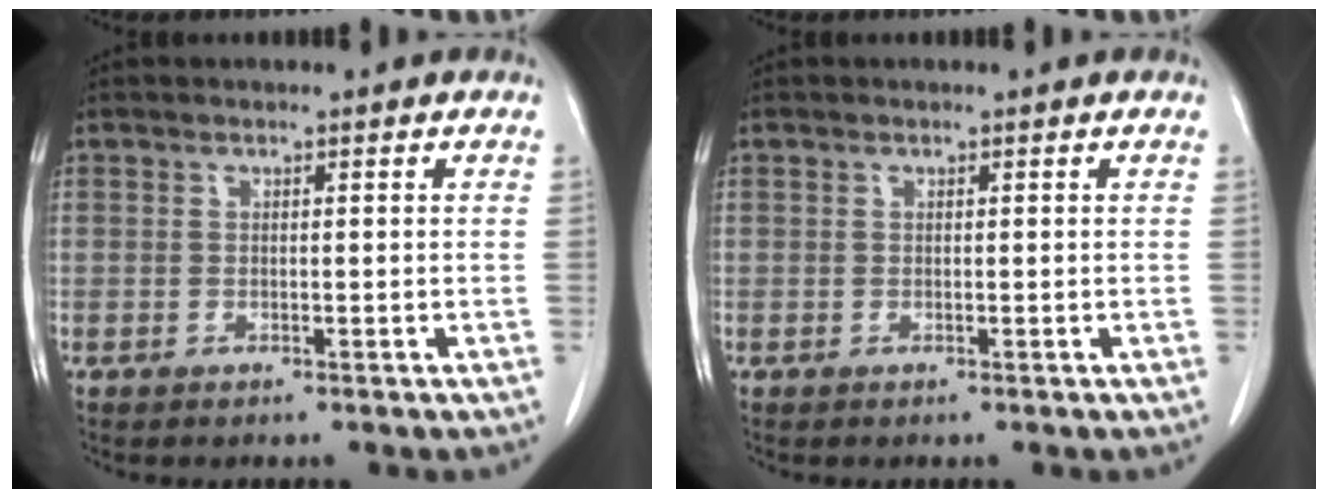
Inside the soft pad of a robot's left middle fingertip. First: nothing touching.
{"total": 0.0}